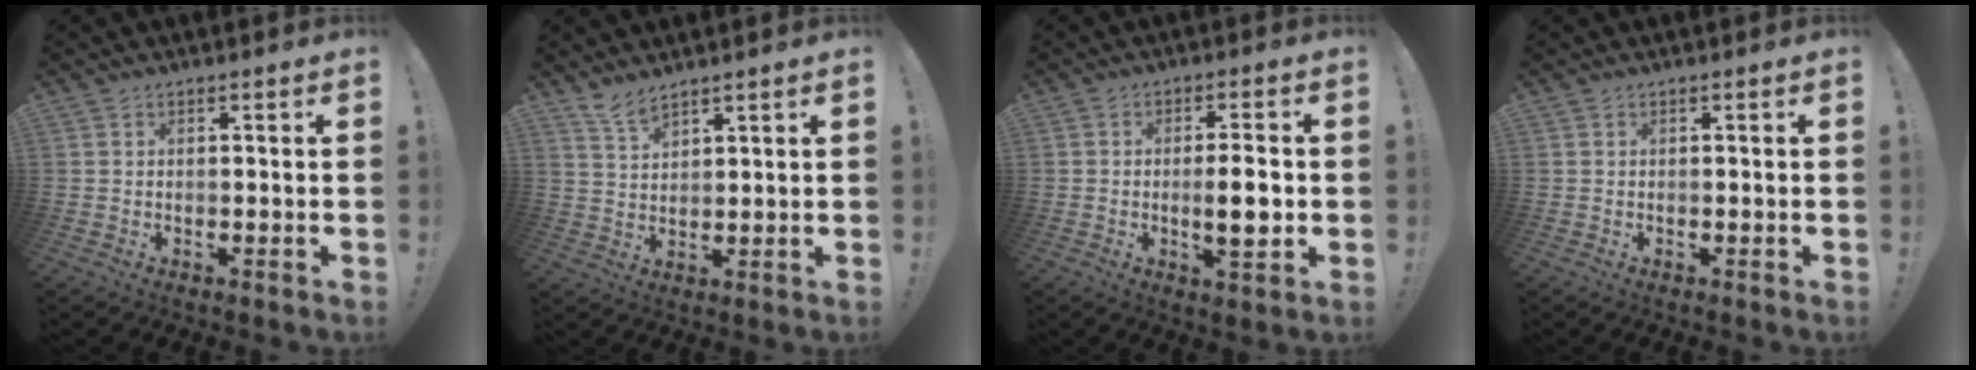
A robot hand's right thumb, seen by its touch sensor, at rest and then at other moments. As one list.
[{"total": 5.2, "force": [4.5, 1.4, 2.3], "torque": [-0.041, -0.029, 0.082]}, {"total": 8.1, "force": [-1.0, 1.5, 7.9], "torque": [-0.112, -0.007, -0.021]}, {"total": 0.0}]